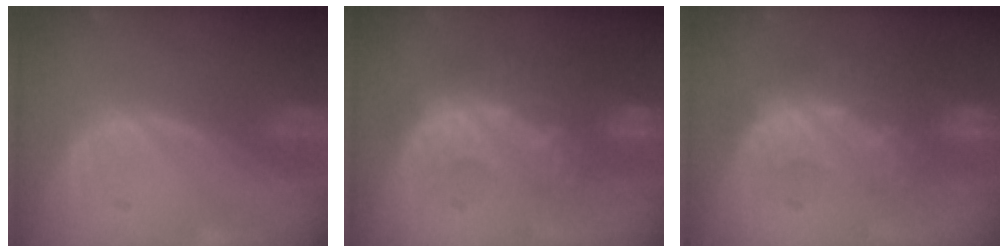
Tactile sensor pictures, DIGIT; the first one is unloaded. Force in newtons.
{"total": 9.4, "press": 8.9, "slide": 2.9}
{"total": 9.1, "press": 8.7, "slide": 2.6}